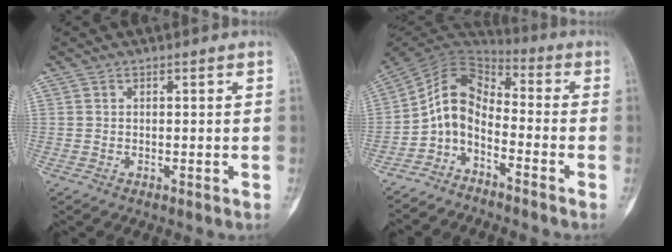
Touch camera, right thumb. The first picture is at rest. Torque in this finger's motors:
{"motor_torque": [0.67, 0.18, 1.07, -0.45, 0.36]}